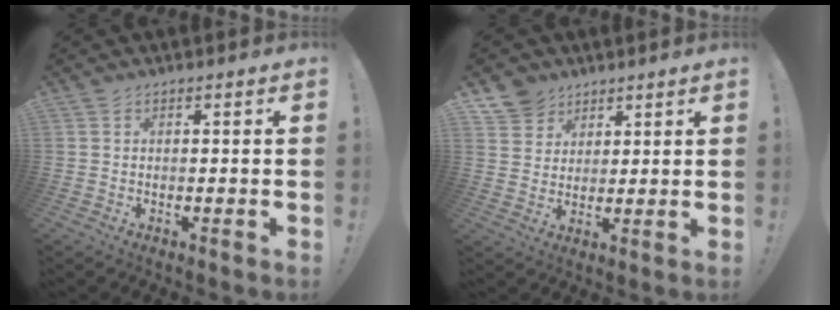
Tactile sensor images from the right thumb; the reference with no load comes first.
{"total": 7.3, "force": [5.0, 5.2, 0.8], "torque": [-0.013, -0.036, 0.100]}